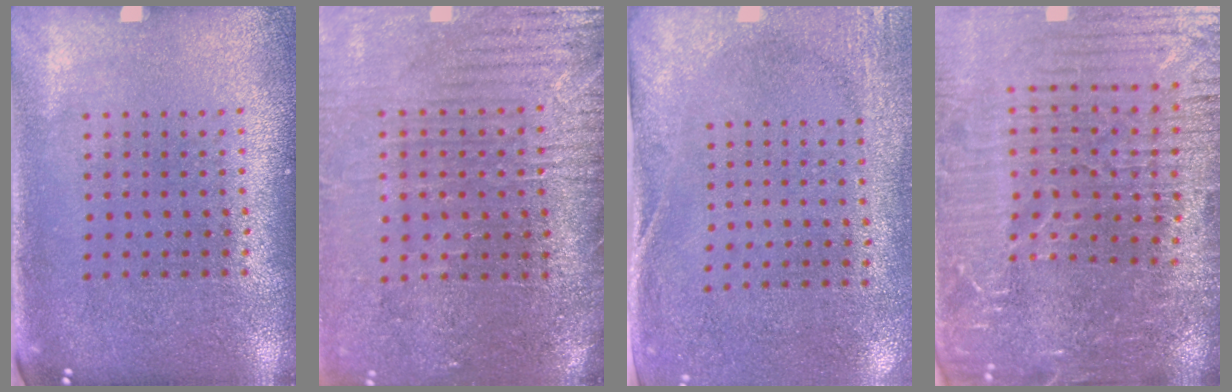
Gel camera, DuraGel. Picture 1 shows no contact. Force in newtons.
{"total": 3.7, "press": 3.3, "slide": 1.5}
{"total": 2.7, "press": 2.1, "slide": 1.7}
{"total": 5.4, "press": 5.0, "slide": 2.0}